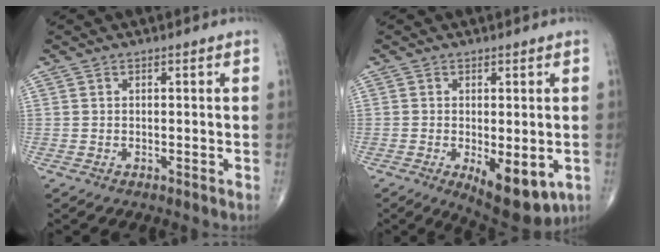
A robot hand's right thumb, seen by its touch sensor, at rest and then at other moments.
{"total": 10.0, "force": [-3.1, 4.3, 8.5], "torque": [-0.106, -0.018, -0.035]}